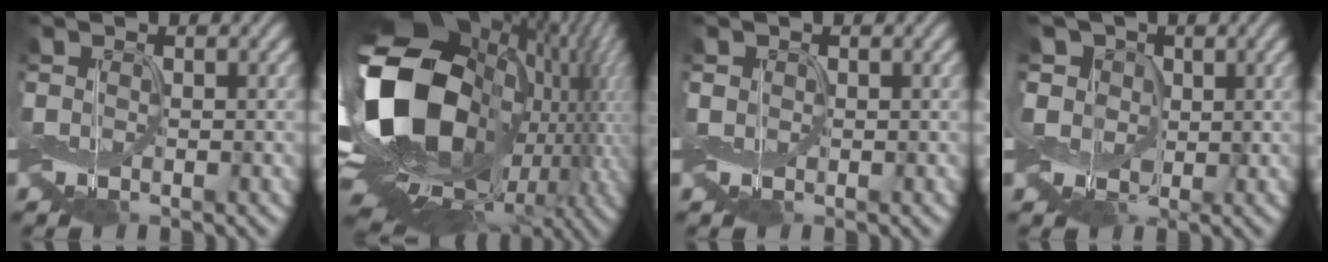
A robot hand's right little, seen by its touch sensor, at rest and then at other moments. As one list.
[{"total": 19.6, "force": [1.4, 13.8, 13.8], "torque": [-0.269, -0.025, 0.028]}, {"total": 0.6, "force": [0.1, 0.5, 0.1], "torque": [-0.006, 0.000, 0.002]}, {"total": 5.3, "force": [1.9, 4.3, 2.5], "torque": [-0.065, 0.015, 0.011]}]